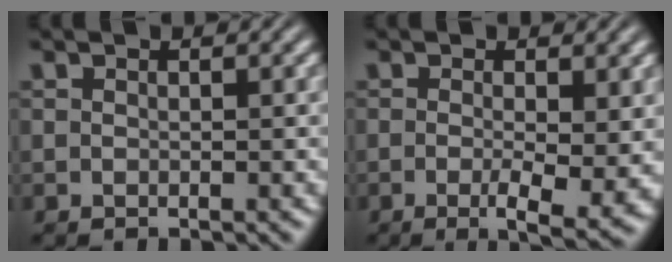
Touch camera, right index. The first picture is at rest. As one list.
[{"total": 4.8, "force": [-1.9, 1.1, 4.3], "torque": [-0.065, -0.026, -0.022]}]